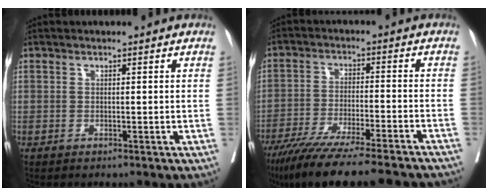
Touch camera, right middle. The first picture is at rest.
{"total": 21.1, "force": [-18.1, 1.6, 10.8], "torque": [-0.139, -0.044, -0.265]}